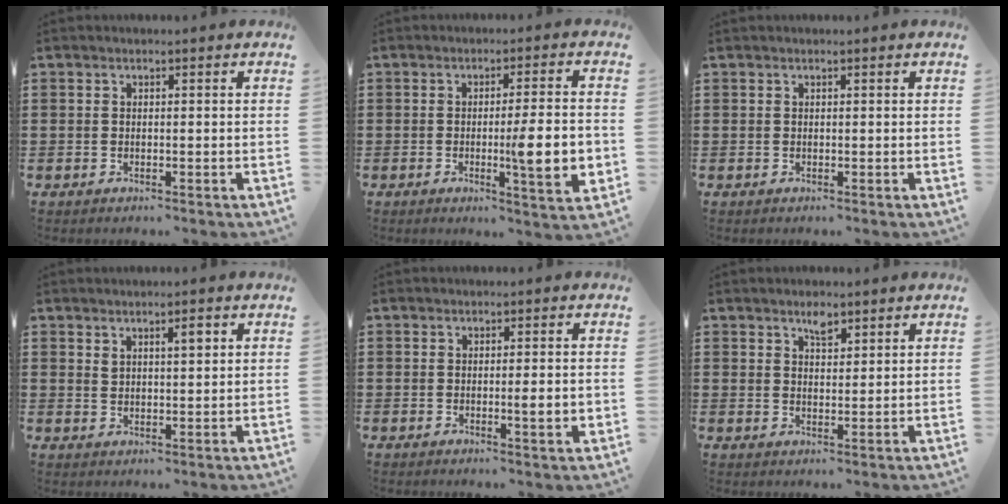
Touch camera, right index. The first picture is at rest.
{"total": 9.0, "force": [-1.2, 1.2, 8.8], "torque": [-0.120, -0.016, -0.021]}
{"total": 0.0}
{"total": 2.6, "force": [1.5, 0.9, 1.9], "torque": [-0.032, 0.002, 0.023]}
{"total": 3.3, "force": [-0.4, 0.3, 3.3], "torque": [-0.046, -0.006, -0.009]}
{"total": 2.5, "force": [1.9, 1.0, 1.3], "torque": [-0.015, -0.005, 0.031]}